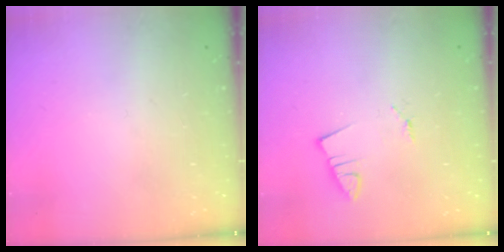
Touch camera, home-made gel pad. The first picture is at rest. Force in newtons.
{"total": 0.8, "press": 0.8, "slide": 0.1}